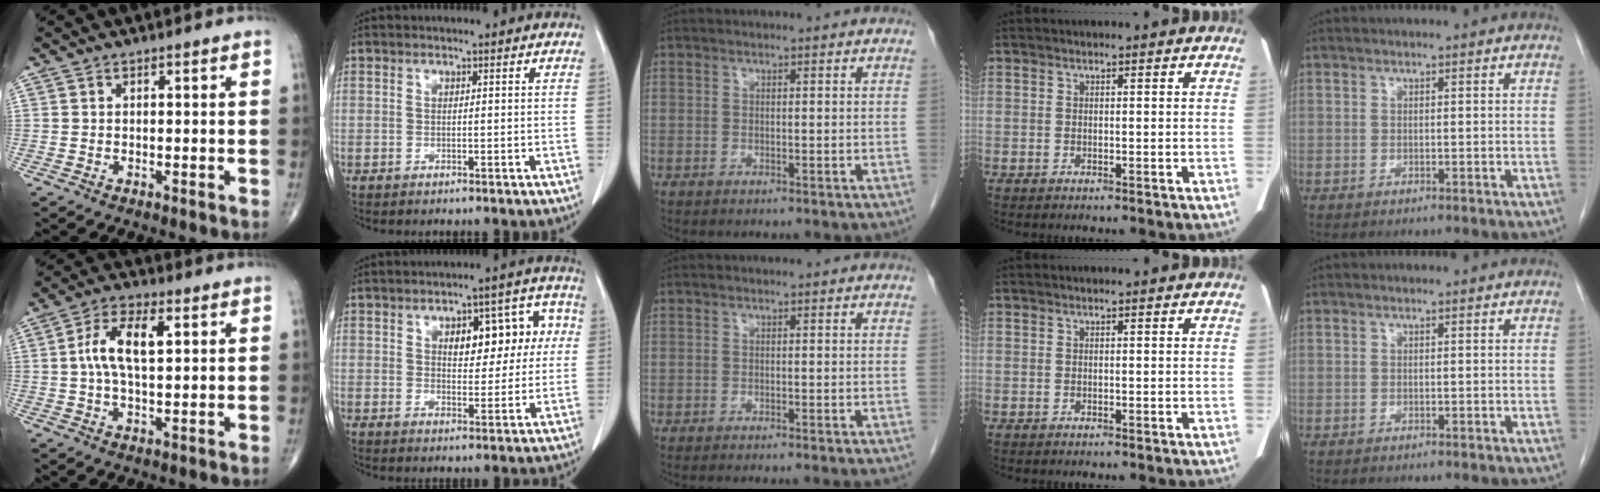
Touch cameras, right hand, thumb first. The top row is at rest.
{"thumb": {"total": 9.2, "force": [1.8, 4.1, 8.0], "torque": [-0.157, 0.013, 0.028]}, "index": {"total": 9.6, "force": [2.3, 4.7, 8.1], "torque": [-0.094, 0.032, 0.035]}, "middle": {"total": 5.5, "force": [-4.9, -0.5, 2.4], "torque": [-0.012, -0.008, -0.066]}}